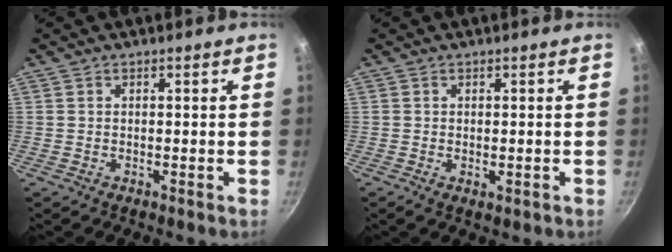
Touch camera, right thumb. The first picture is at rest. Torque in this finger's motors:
{"motor_torque": [-0.10, 0.05, -0.34, 0.02, 0.05]}